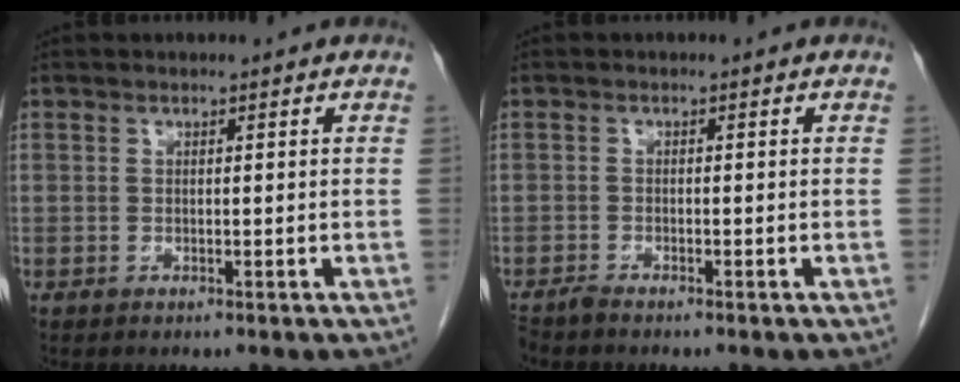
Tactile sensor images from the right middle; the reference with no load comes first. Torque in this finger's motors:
{"motor_torque": [0.27, -0.18, -0.01, -0.01]}